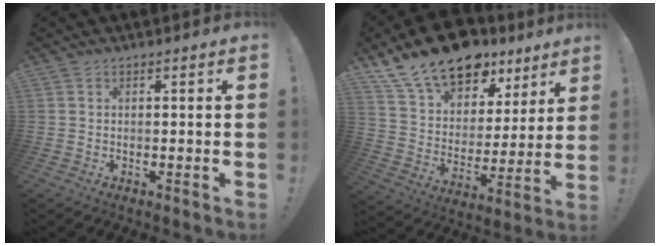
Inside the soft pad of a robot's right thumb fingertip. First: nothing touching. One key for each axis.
{"total": 19.3, "fx": 14.6, "fy": 10.0, "fz": 7.8, "tx": -0.125, "ty": -0.096, "tz": 0.269}